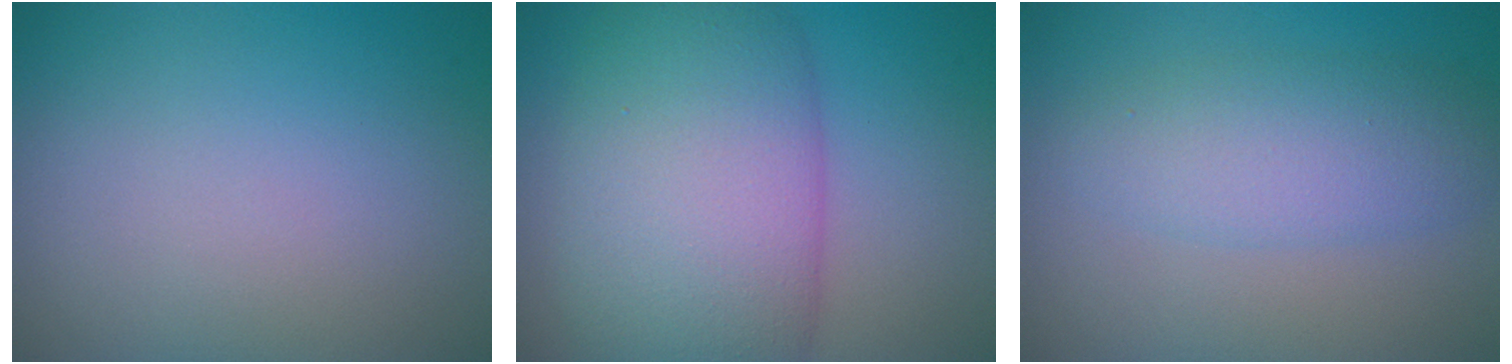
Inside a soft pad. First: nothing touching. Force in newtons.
{"total": 11.0, "press": 11.0, "slide": 0.1}
{"total": 4.2, "press": 4.2, "slide": 0.2}